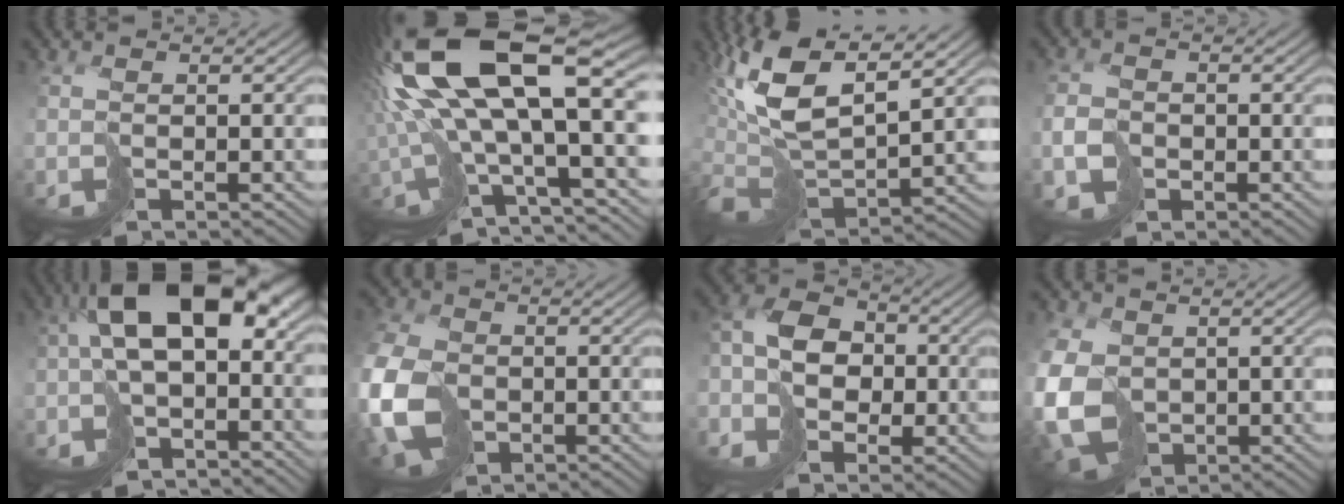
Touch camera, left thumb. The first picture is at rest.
{"total": 18.3, "force": [3.2, 7.9, 16.2], "torque": [-0.326, -0.008, 0.079]}
{"total": 12.3, "force": [4.9, 5.2, 10.1], "torque": [-0.227, 0.003, 0.090]}
{"total": 3.1, "force": [-1.2, 2.7, 1.1], "torque": [-0.030, -0.006, -0.025]}
{"total": 13.4, "force": [-1.2, 7.1, 11.3], "torque": [-0.187, 0.009, -0.022]}
{"total": 12.8, "force": [-2.4, 9.8, 8.0], "torque": [-0.237, -0.040, -0.038]}
{"total": 8.7, "force": [-1.9, 7.1, 4.6], "torque": [-0.099, -0.012, -0.039]}
{"total": 11.7, "force": [-1.3, 9.2, 7.2], "torque": [-0.200, -0.032, -0.015]}